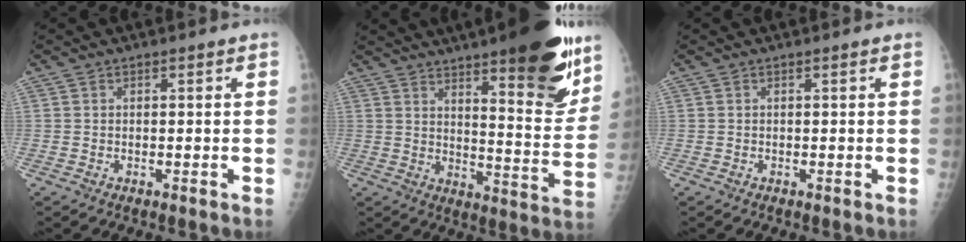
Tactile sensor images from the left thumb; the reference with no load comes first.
{"total": 21.3, "force": [13.6, 4.8, 15.7], "torque": [-0.184, -0.074, 0.195]}
{"total": 0.0}